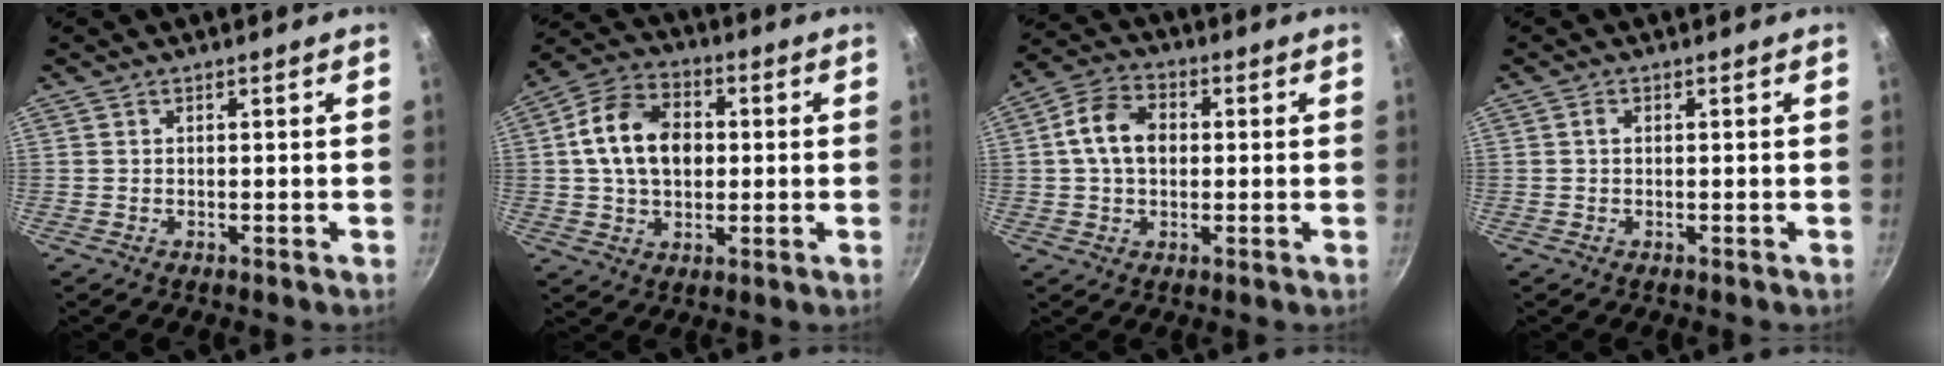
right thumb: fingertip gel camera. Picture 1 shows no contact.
{"total": 13.4, "force": [1.2, 9.6, 9.4], "torque": [-0.140, 0.017, 0.009]}
{"total": 9.2, "force": [0.8, 6.7, 6.3], "torque": [-0.098, 0.018, 0.004]}
{"total": 0.9, "force": [0.1, 0.6, 0.6], "torque": [-0.009, 0.005, 0.002]}